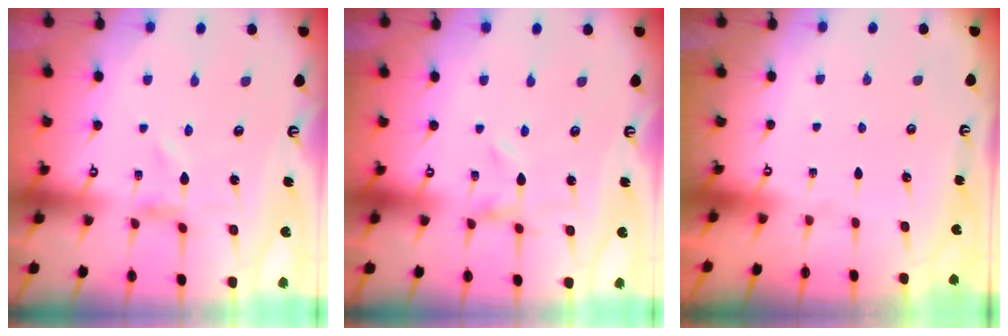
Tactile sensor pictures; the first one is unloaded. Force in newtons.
{"total": 0.0}
{"total": 0.0}